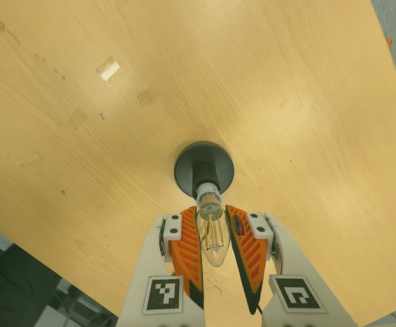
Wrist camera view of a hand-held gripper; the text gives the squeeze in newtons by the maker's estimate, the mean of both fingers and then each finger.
{"total": 13.5, "left": 12.9, "right": 14.1}